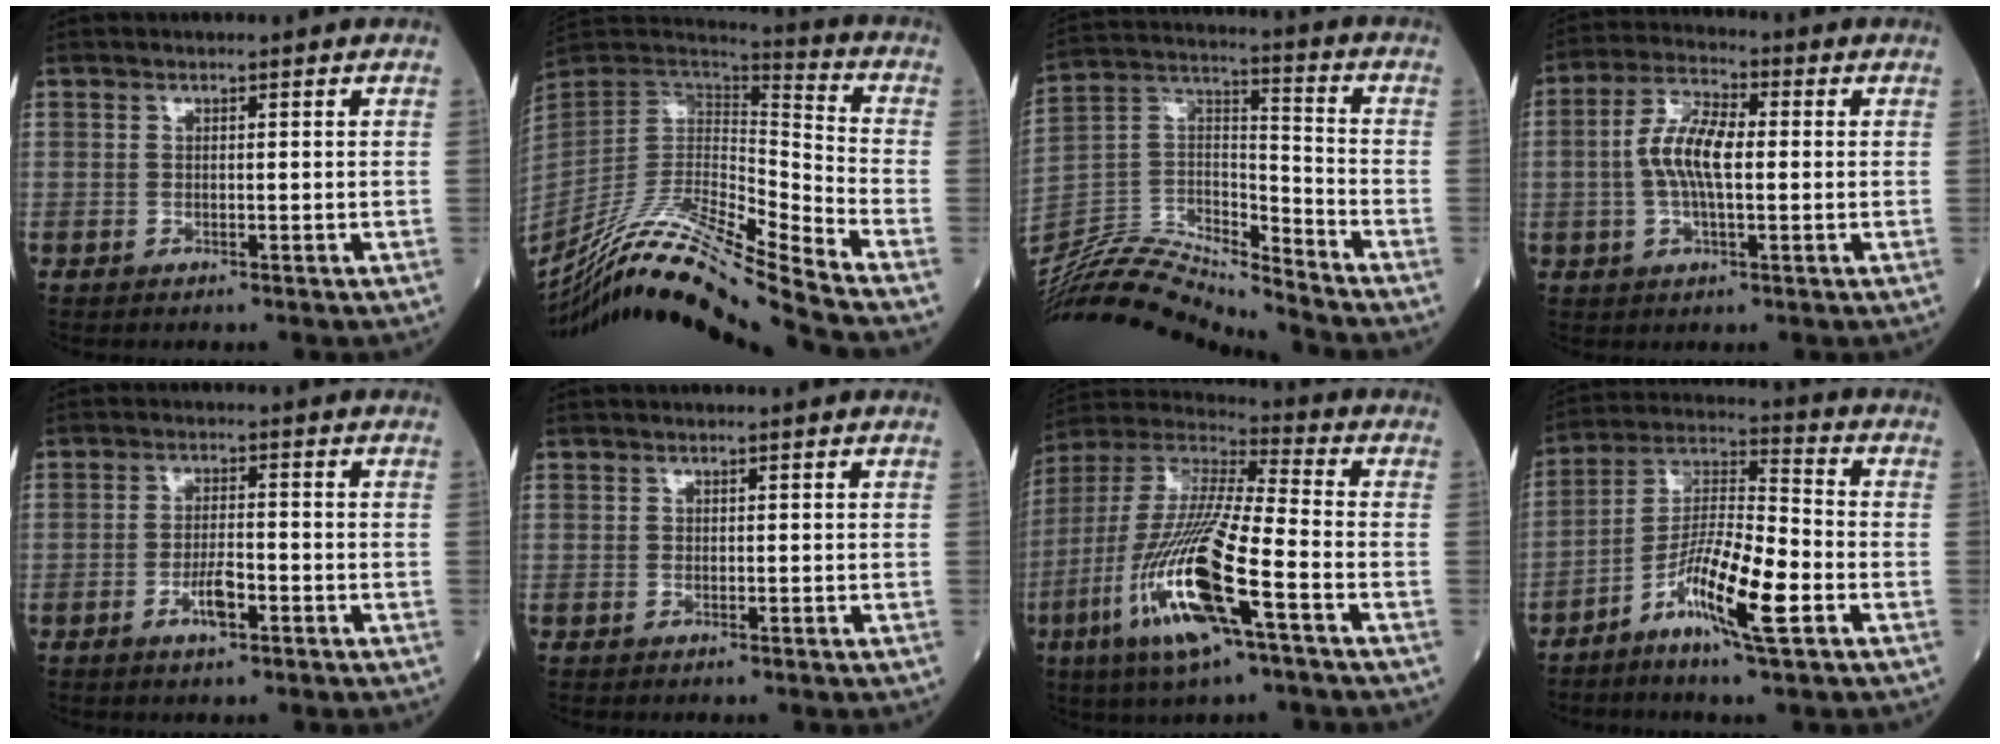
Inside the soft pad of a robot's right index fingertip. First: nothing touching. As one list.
[{"total": 23.0, "force": [-20.2, -1.9, 10.8], "torque": [-0.216, -0.022, -0.361]}, {"total": 17.1, "force": [-16.7, 0.2, 3.5], "torque": [-0.067, 0.043, -0.314]}, {"total": 8.5, "force": [0.1, 3.0, 7.9], "torque": [-0.165, 0.013, -0.001]}, {"total": 5.5, "force": [-2.6, 1.3, 4.7], "torque": [-0.089, 0.000, -0.046]}, {"total": 0.0}, {"total": 19.6, "force": [-7.3, 2.3, 18.0], "torque": [-0.393, -0.031, -0.143]}, {"total": 12.3, "force": [-5.5, 1.4, 10.9], "torque": [-0.205, -0.002, -0.107]}]